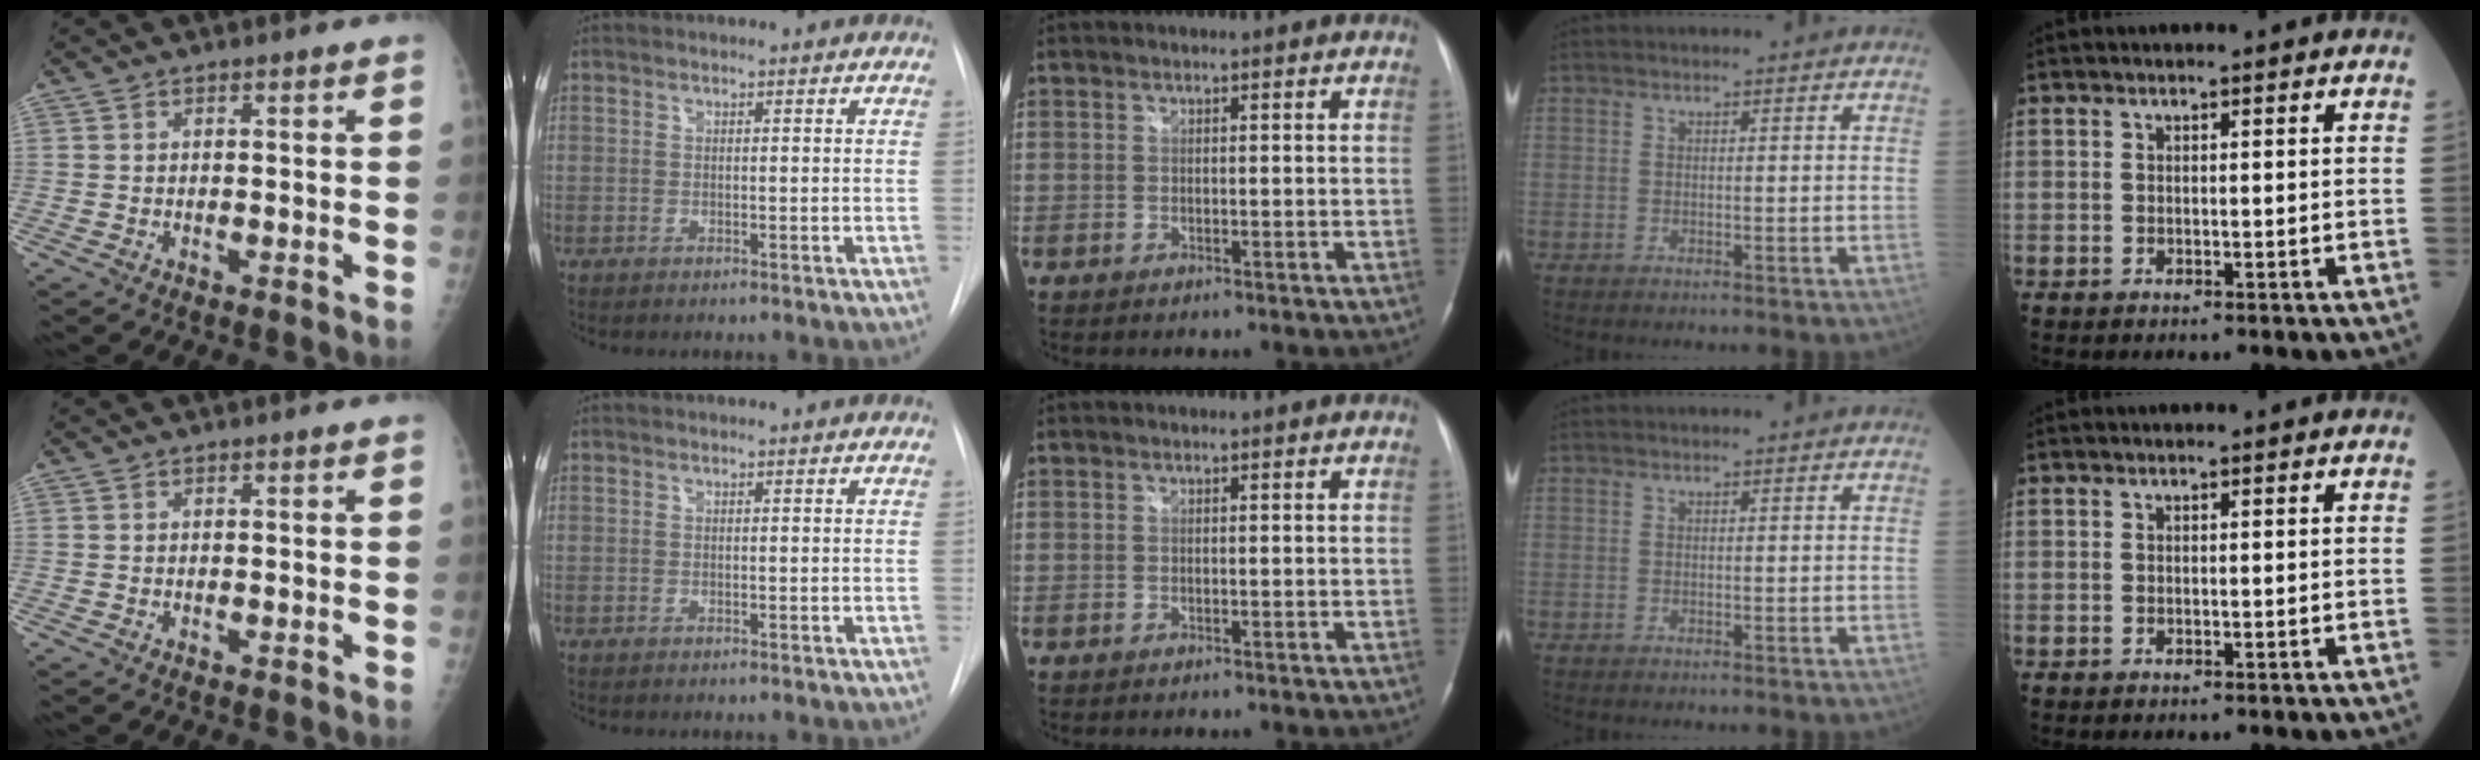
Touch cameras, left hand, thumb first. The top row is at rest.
{}